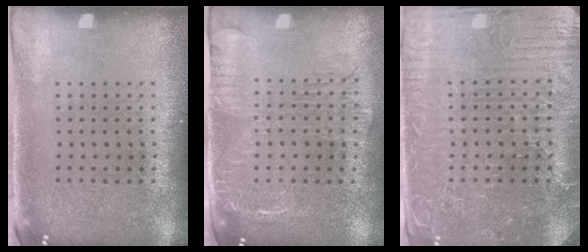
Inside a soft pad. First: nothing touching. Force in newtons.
{"total": 2.0, "press": 1.6, "slide": 1.2}
{"total": 4.3, "press": 4.1, "slide": 1.2}